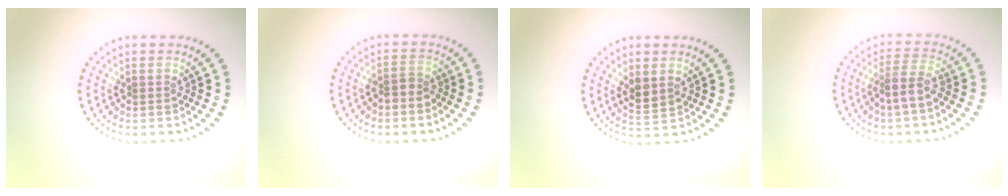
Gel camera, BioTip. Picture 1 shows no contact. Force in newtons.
{"total": 1.5, "press": 1.2, "slide": 1.0}
{"total": 1.9, "press": 1.8, "slide": 0.6}
{"total": 2.5, "press": 2.1, "slide": 1.5}